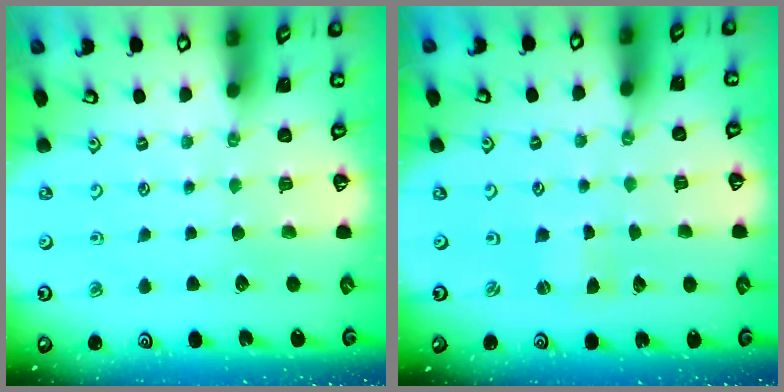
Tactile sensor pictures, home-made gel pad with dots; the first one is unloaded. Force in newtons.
{"total": 0.7, "press": 0.7, "slide": 0.2}